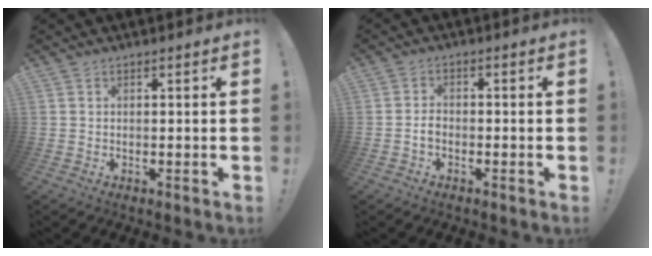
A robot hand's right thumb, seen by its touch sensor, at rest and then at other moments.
{"total": 2.4, "force": [-1.0, 1.5, 1.5], "torque": [-0.030, 0.011, -0.016]}